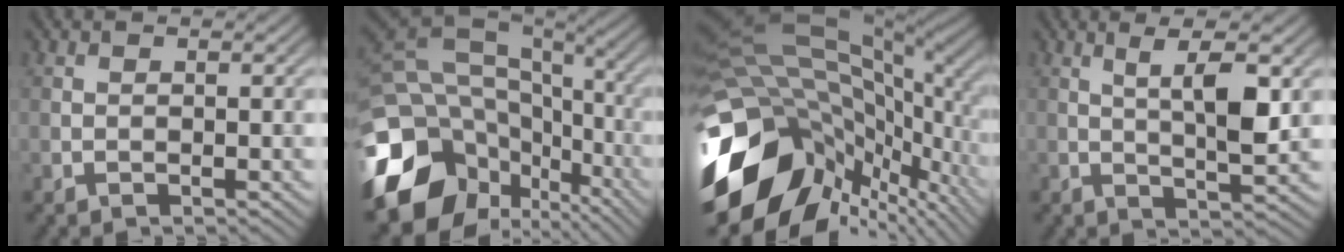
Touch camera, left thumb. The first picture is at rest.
{"total": 17.8, "force": [-6.9, 13.6, 9.2], "torque": [-0.238, -0.020, -0.113]}
{"total": 18.2, "force": [-3.4, 11.2, 13.9], "torque": [-0.251, -0.041, -0.037]}
{"total": 6.0, "force": [1.7, 1.1, 5.6], "torque": [-0.104, 0.000, 0.034]}